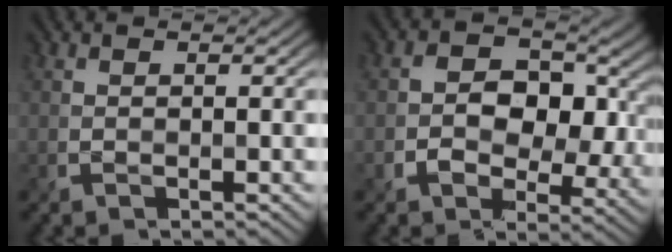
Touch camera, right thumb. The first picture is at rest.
{"total": 9.9, "force": [0.5, 7.4, 6.5], "torque": [-0.094, -0.014, -0.002]}